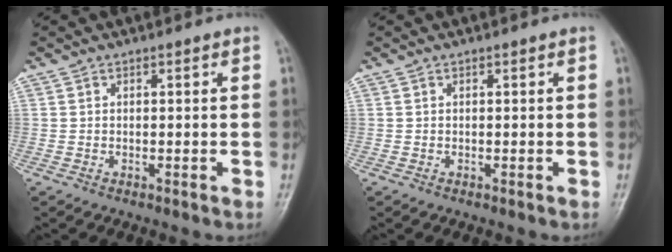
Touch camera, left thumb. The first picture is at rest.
{"total": 0.0}